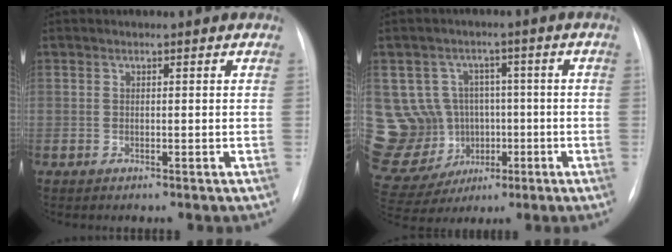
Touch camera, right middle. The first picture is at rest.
{"total": 16.8, "force": [-1.1, 15.8, 5.7], "torque": [-0.157, 0.053, 0.016]}